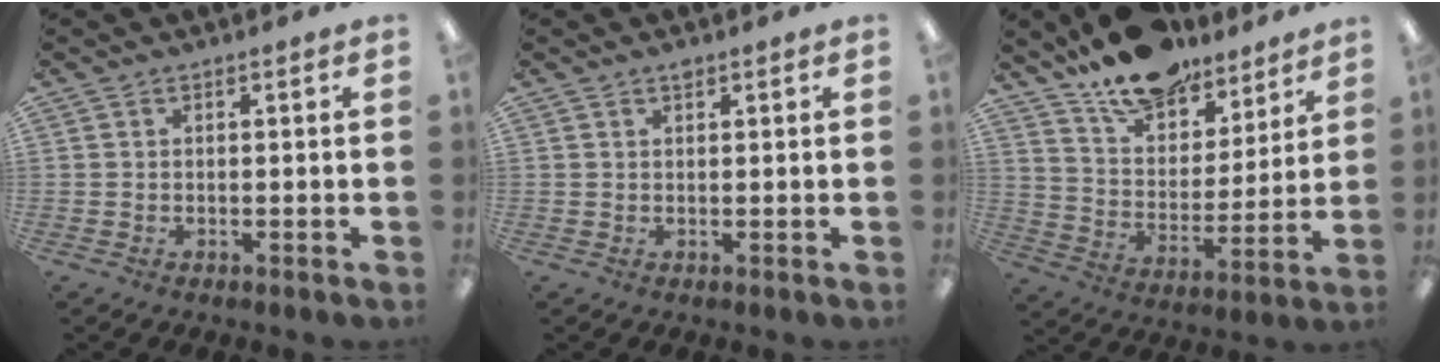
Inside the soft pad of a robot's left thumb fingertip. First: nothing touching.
{"total": 1.2, "force": [0.9, 0.4, 0.5], "torque": [-0.004, -0.002, 0.015]}
{"total": 16.0, "force": [13.2, 7.2, 5.4], "torque": [-0.104, -0.090, 0.240]}